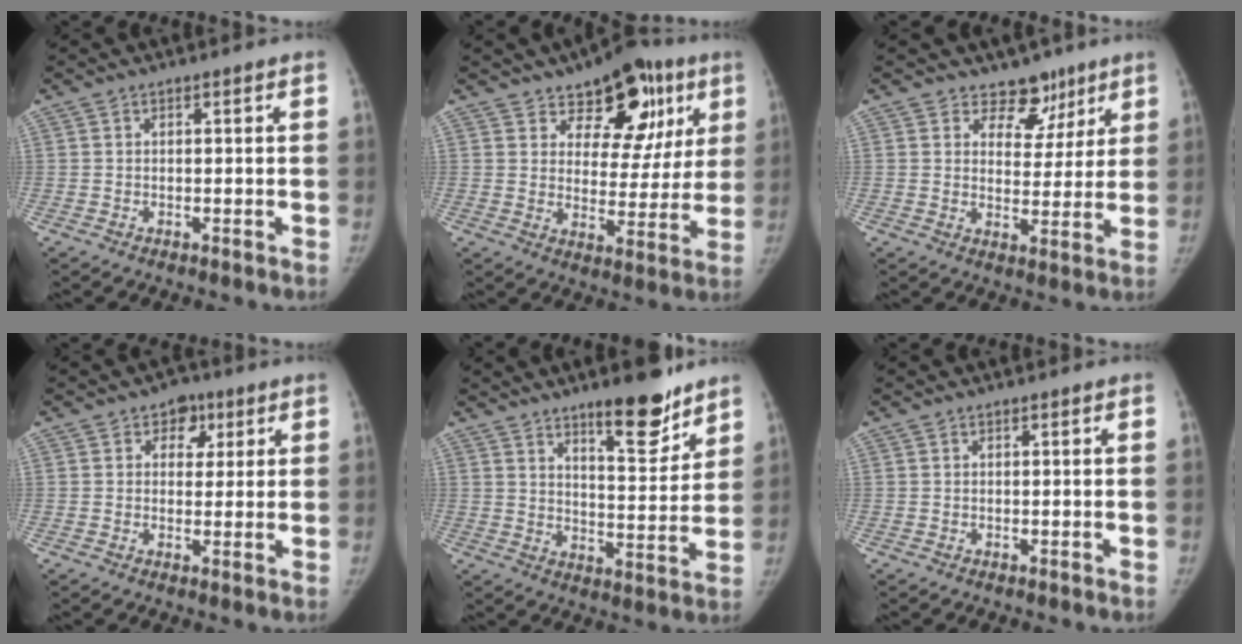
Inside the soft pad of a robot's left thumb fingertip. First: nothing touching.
{"total": 15.7, "force": [8.6, 9.3, 9.3], "torque": [-0.057, -0.030, 0.122]}
{"total": 7.1, "force": [5.0, 4.8, 1.3], "torque": [0.026, -0.029, 0.077]}
{"total": 4.8, "force": [2.1, 3.9, 2.0], "torque": [0.008, -0.003, 0.025]}
{"total": 12.1, "force": [8.9, 3.6, 7.4], "torque": [-0.078, -0.069, 0.139]}
{"total": 0.0}